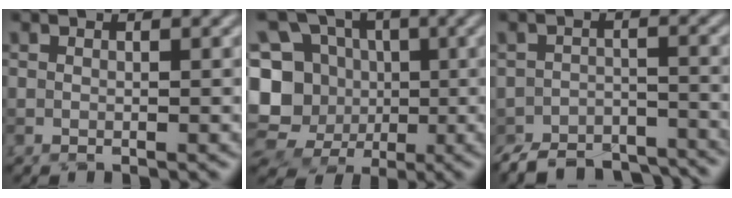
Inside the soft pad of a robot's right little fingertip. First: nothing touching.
{"total": 11.1, "force": [-0.8, 10.3, 4.1], "torque": [-0.113, 0.034, -0.030]}
{"total": 6.5, "force": [-6.2, 2.0, 0.9], "torque": [-0.005, -0.007, -0.091]}